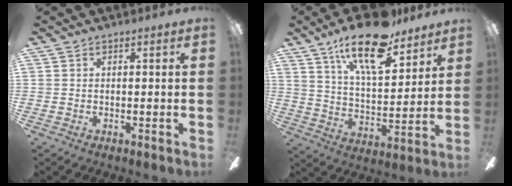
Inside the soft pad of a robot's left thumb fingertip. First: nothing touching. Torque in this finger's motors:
{"motor_torque": [0.18, 0.16, 1.46, -1.31, 0.13]}